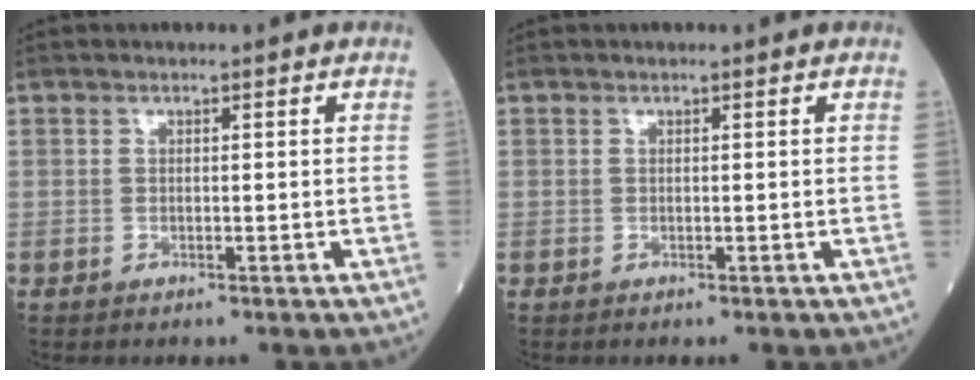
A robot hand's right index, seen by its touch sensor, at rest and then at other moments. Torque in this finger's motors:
{"motor_torque": [0.00, 0.00, 0.01, 0.00]}